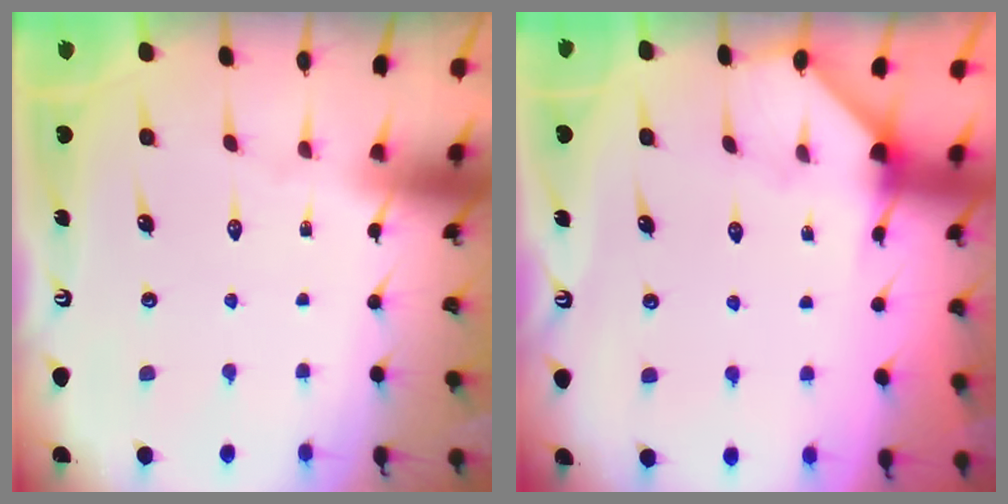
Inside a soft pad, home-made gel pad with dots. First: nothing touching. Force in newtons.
{"total": 2.9, "press": 2.9, "slide": 0.2}